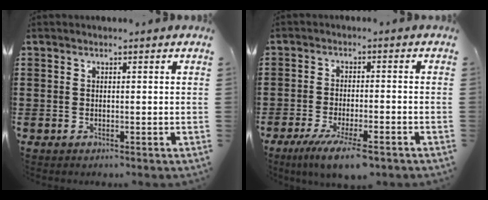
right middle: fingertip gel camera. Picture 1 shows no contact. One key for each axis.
{"total": 6.5, "fx": -4.6, "fy": 1.2, "fz": 4.4, "tx": -0.087, "ty": -0.013, "tz": -0.082}